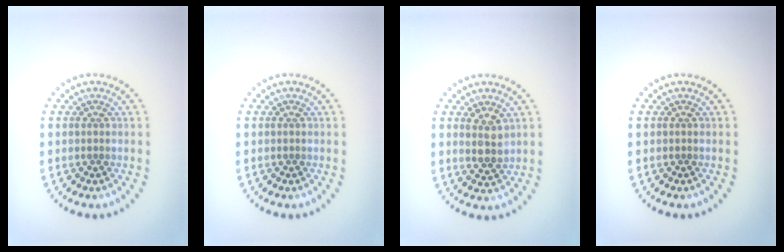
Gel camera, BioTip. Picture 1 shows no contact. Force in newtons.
{"total": 0.0}
{"total": 2.2, "press": 2.0, "slide": 0.8}
{"total": 0.0}